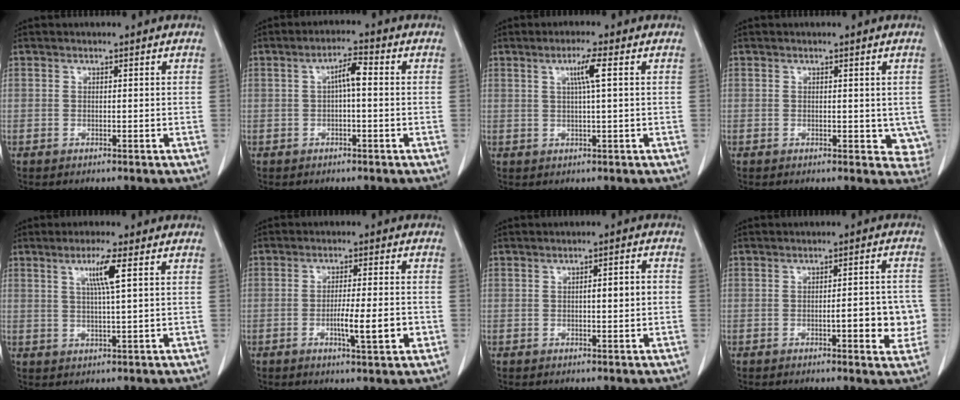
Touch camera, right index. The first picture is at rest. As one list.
[{"total": 3.6, "force": [0.2, 0.6, 3.5], "torque": [-0.060, 0.011, 0.002]}, {"total": 3.7, "force": [1.1, -0.5, 3.5], "torque": [-0.065, 0.000, 0.019]}, {"total": 3.9, "force": [0.2, 2.7, 2.8], "torque": [-0.013, -0.005, 0.003]}, {"total": 4.8, "force": [1.8, -0.6, 4.4], "torque": [-0.082, -0.001, 0.032]}, {"total": 6.7, "force": [-2.0, 0.6, 6.4], "torque": [-0.103, -0.005, -0.029]}, {"total": 3.2, "force": [-0.1, 0.5, 3.2], "torque": [-0.052, 0.005, -0.001]}, {"total": 7.1, "force": [-1.6, 1.8, 6.6], "torque": [-0.080, 0.012, -0.019]}]